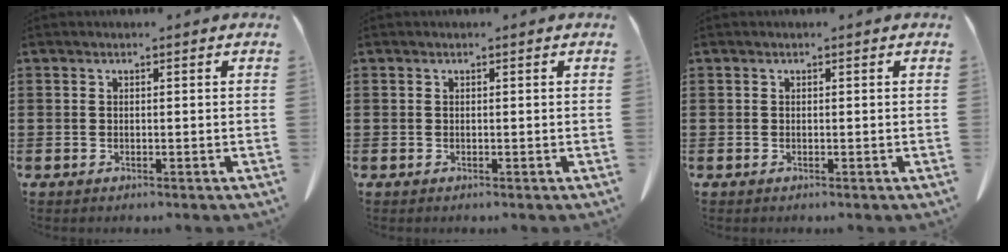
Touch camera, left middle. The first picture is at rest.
{"total": 0.0}
{"total": 0.0}